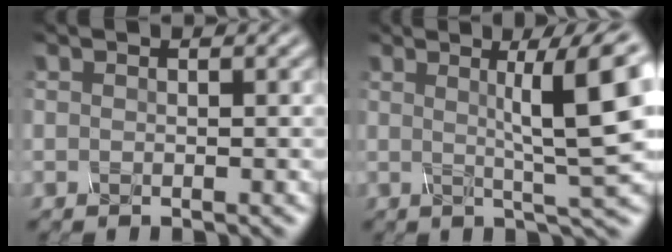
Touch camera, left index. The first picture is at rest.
{"total": 9.3, "force": [2.3, 1.2, 8.9], "torque": [-0.110, 0.010, 0.034]}